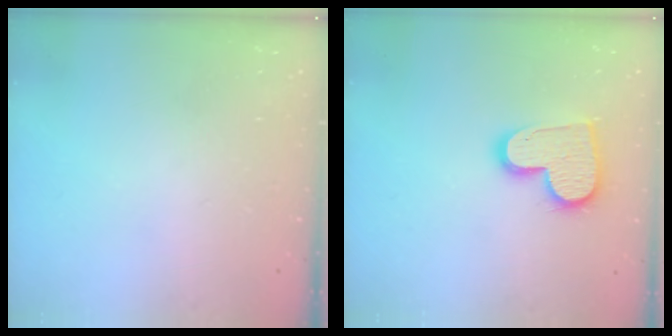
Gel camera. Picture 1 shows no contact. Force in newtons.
{"total": 14.6, "press": 14.6, "slide": 1.2}